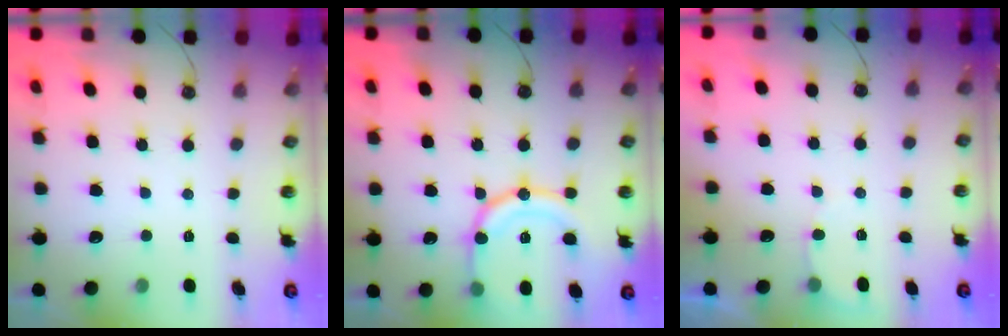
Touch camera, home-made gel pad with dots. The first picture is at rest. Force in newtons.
{"total": 17.8, "press": 17.6, "slide": 3.2}
{"total": 3.9, "press": 3.9, "slide": 0.4}